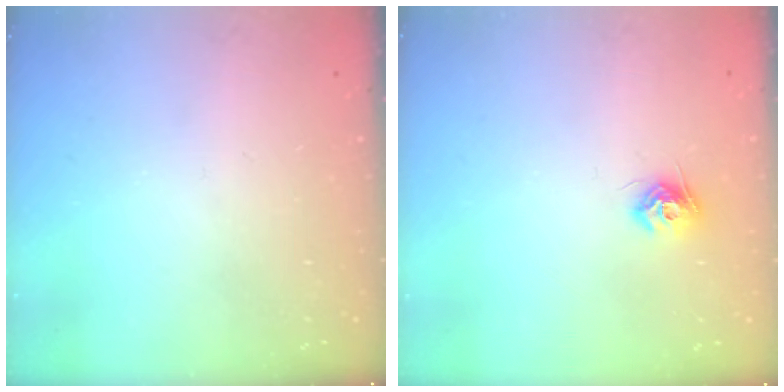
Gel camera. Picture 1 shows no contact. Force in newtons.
{"total": 8.1, "press": 8.1, "slide": 0.2}